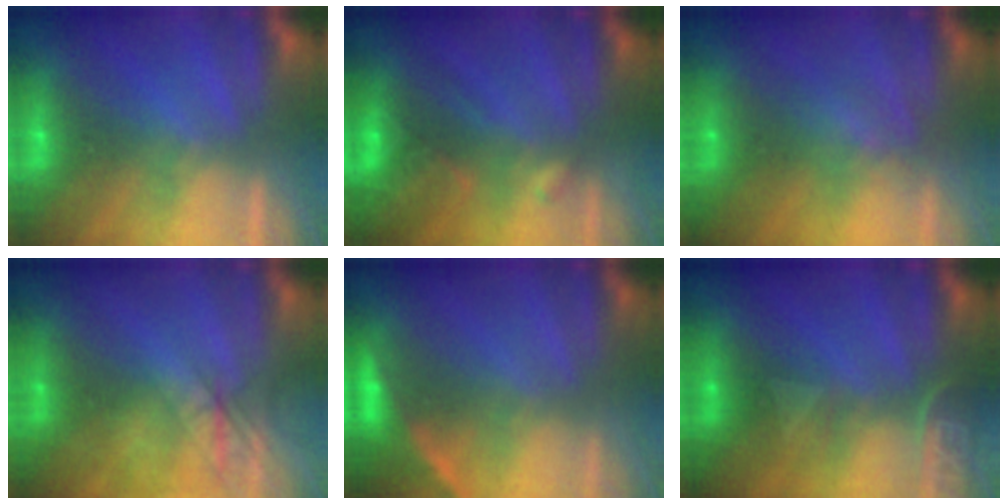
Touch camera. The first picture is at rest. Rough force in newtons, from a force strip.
{"total": 2.8}
{"total": 2.7}
{"total": 2.5}
{"total": 2.1}
{"total": 2.4}